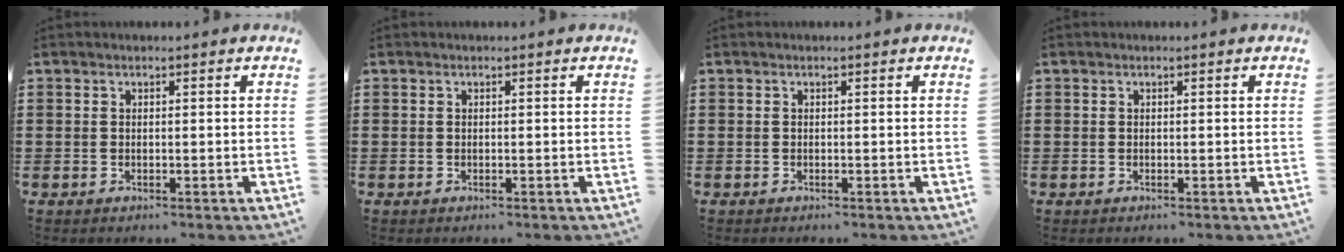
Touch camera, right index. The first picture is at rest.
{"total": 0.0}
{"total": 0.0}
{"total": 0.0}